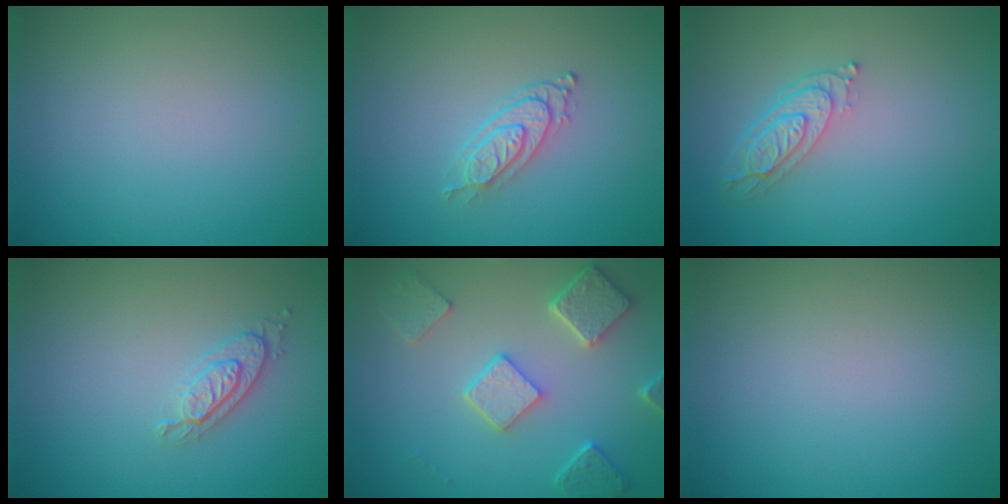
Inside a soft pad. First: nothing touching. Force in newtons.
{"total": 2.7, "press": 2.1, "slide": 1.6}
{"total": 3.6, "press": 3.1, "slide": 1.8}
{"total": 2.1, "press": 1.9, "slide": 0.8}
{"total": 4.9, "press": 3.9, "slide": 2.9}
{"total": 0.0}